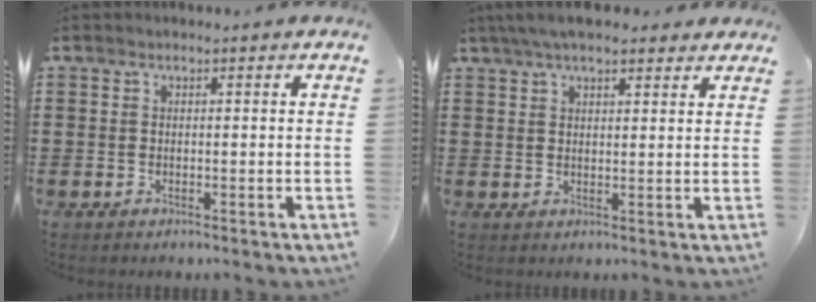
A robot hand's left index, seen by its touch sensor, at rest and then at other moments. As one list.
[{"total": 5.1, "force": [4.1, 1.4, 2.7], "torque": [-0.062, 0.002, 0.076]}]